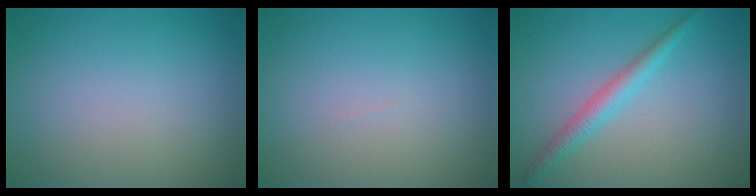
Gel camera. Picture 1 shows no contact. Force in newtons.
{"total": 0.0}
{"total": 2.4, "press": 2.4, "slide": 0.0}